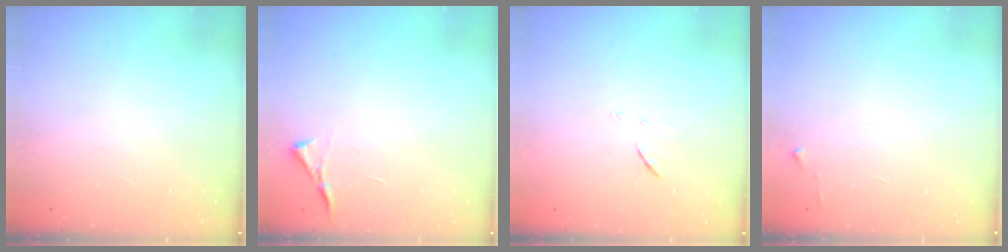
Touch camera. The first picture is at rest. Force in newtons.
{"total": 3.5, "press": 3.5, "slide": 0.5}
{"total": 5.4, "press": 5.2, "slide": 1.2}
{"total": 3.2, "press": 3.1, "slide": 0.4}